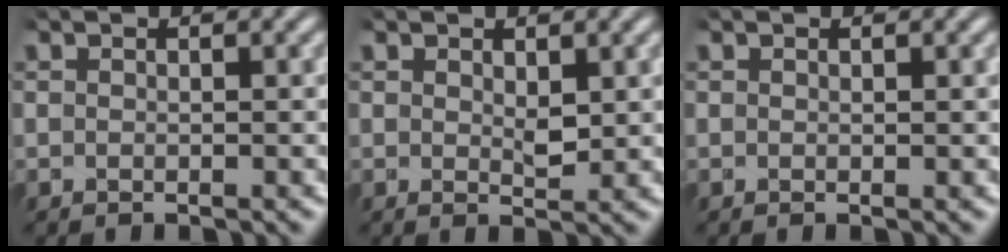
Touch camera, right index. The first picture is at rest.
{"total": 1.6, "force": [1.3, 0.3, 0.8], "torque": [-0.004, 0.000, 0.025]}
{"total": 0.6, "force": [0.6, 0.0, 0.0], "torque": [0.001, 0.006, 0.005]}